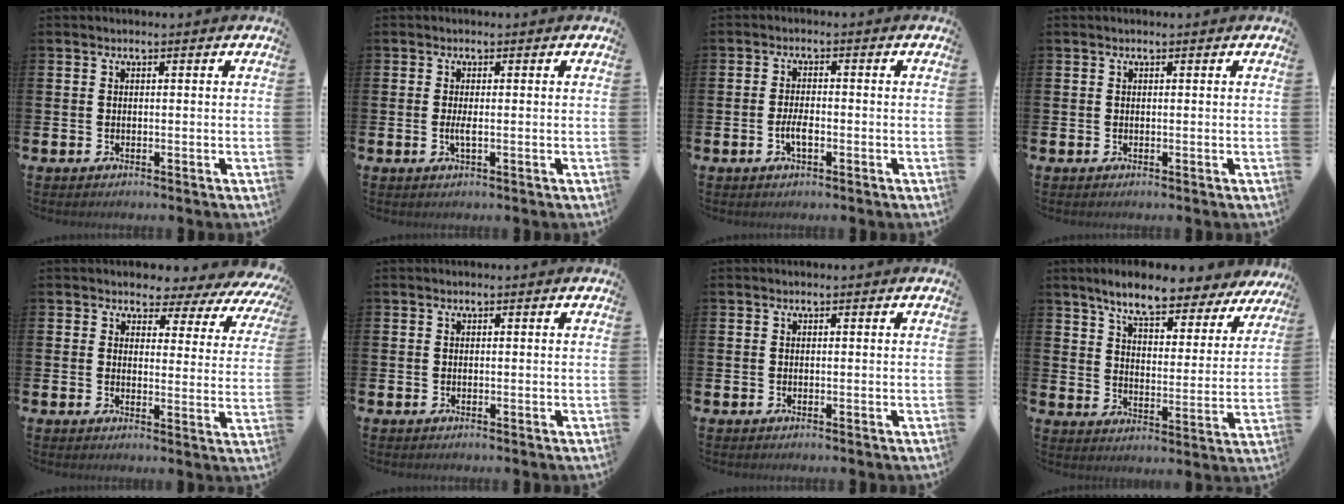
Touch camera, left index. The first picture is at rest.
{"total": 1.4, "force": [-0.2, 0.2, 1.4], "torque": [-0.034, 0.002, -0.003]}
{"total": 2.7, "force": [-0.9, 1.0, 2.4], "torque": [-0.050, -0.001, -0.018]}
{"total": 0.0}
{"total": 3.2, "force": [2.7, 1.7, 0.4], "torque": [-0.017, -0.035, 0.036]}
{"total": 0.0}
{"total": 0.0}
{"total": 8.0, "force": [7.1, 1.3, 3.3], "torque": [-0.089, -0.040, 0.121]}